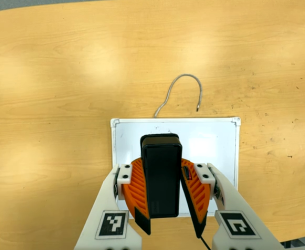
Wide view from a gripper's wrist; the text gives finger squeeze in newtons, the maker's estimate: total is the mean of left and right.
{"total": 10.0, "left": 10.1, "right": 10.0}